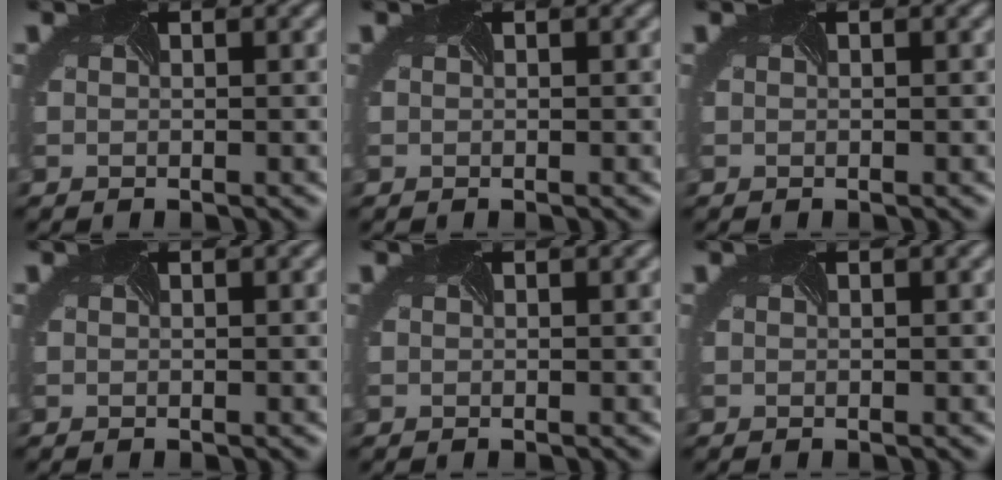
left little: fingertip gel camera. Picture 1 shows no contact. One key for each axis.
{"total": 0.0}
{"total": 0.0}
{"total": 0.0}
{"total": 0.0}
{"total": 0.0}